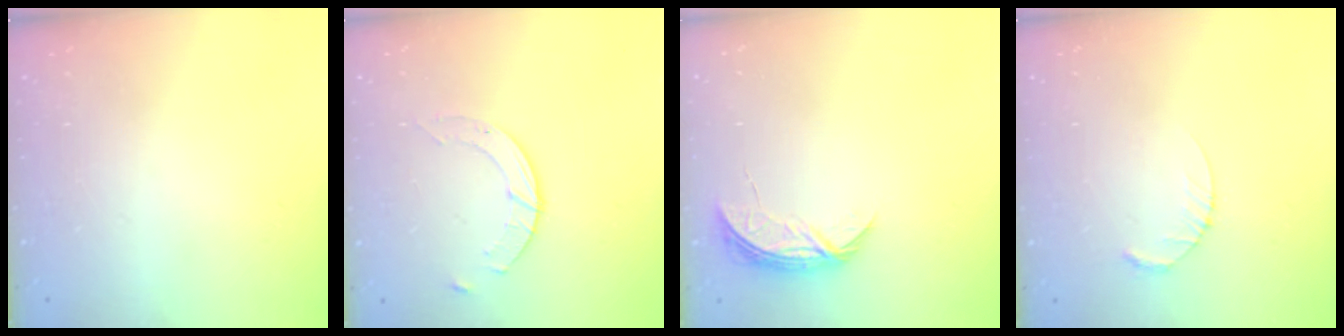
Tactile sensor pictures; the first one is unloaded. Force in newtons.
{"total": 5.1, "press": 5.1, "slide": 0.6}
{"total": 5.4, "press": 5.4, "slide": 0.5}
{"total": 2.6, "press": 2.6, "slide": 0.4}